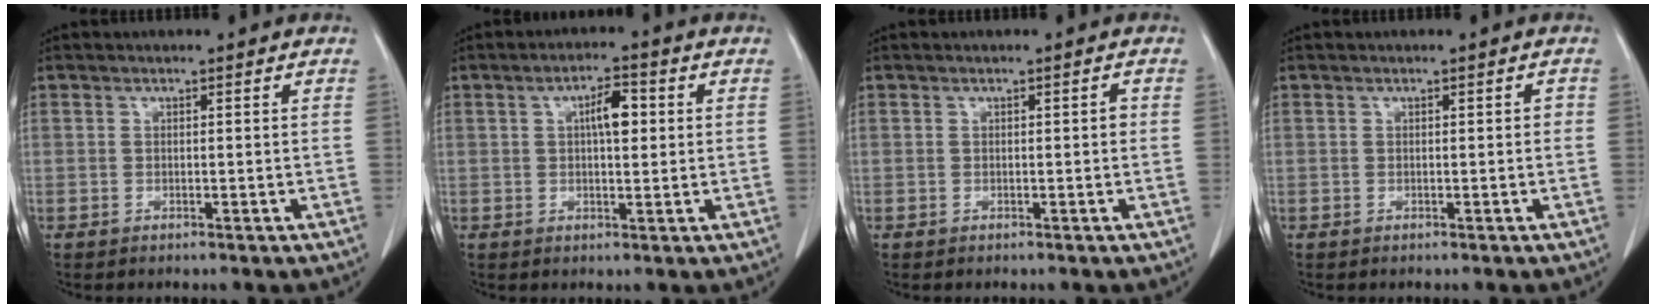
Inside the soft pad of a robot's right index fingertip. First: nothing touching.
{"total": 4.6, "force": [1.0, 1.5, 4.3], "torque": [-0.072, 0.010, 0.015]}
{"total": 0.7, "force": [0.0, 0.2, 0.6], "torque": [-0.007, 0.002, 0.000]}
{"total": 0.6, "force": [-0.1, 0.3, 0.5], "torque": [-0.003, 0.003, -0.002]}